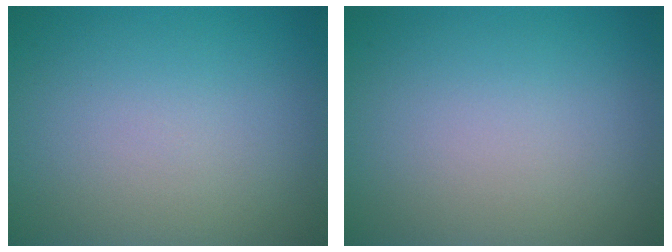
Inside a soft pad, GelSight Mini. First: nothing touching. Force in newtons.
{"total": 0.0}